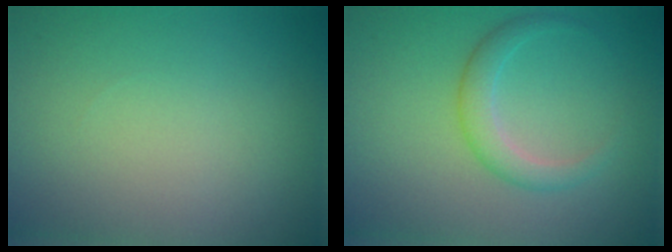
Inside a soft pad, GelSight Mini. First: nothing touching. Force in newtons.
{"total": 2.2, "press": 2.2, "slide": 0.1}